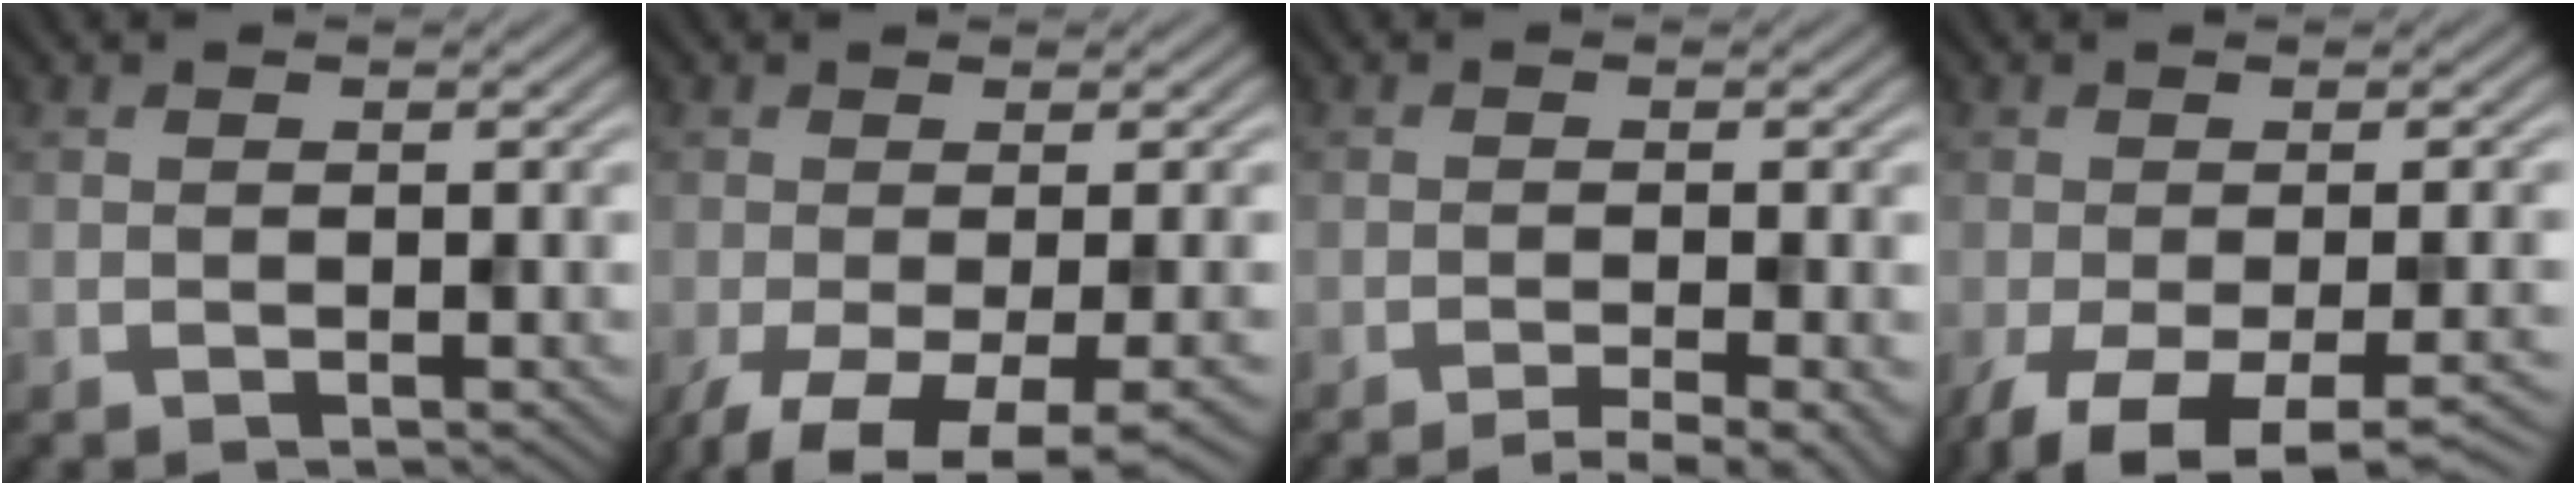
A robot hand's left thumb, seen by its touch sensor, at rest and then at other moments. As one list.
[{"total": 7.5, "force": [-3.7, 2.1, 6.1], "torque": [-0.101, -0.017, -0.062]}, {"total": 4.5, "force": [-2.9, 0.7, 3.4], "torque": [-0.040, 0.007, -0.050]}, {"total": 8.8, "force": [-5.0, 2.8, 6.7], "torque": [-0.114, -0.026, -0.072]}]